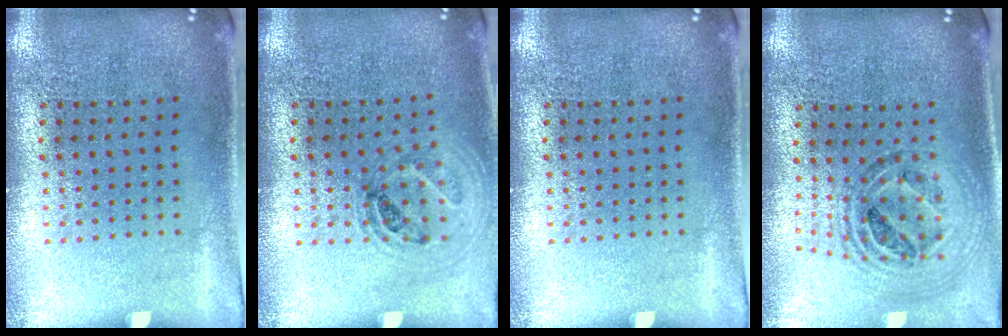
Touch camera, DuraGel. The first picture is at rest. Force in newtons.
{"total": 1.0, "press": 1.0, "slide": 0.2}
{"total": 0.0}
{"total": 1.2, "press": 1.1, "slide": 0.4}